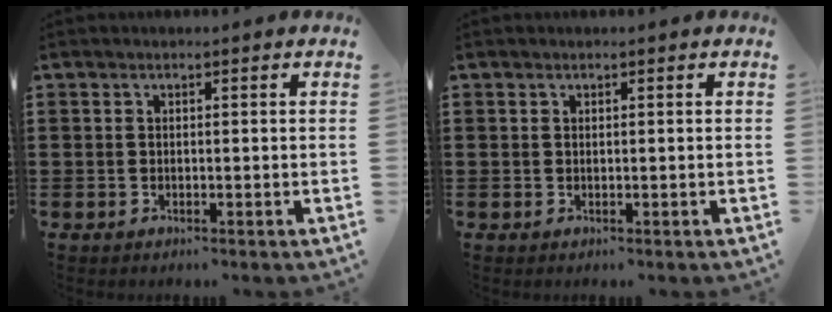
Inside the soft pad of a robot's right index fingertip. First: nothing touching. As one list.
[{"total": 0.0}]